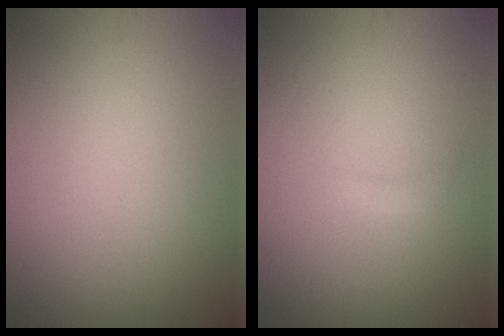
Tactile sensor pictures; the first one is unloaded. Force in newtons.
{"total": 0.8, "press": 0.8, "slide": 0.1}